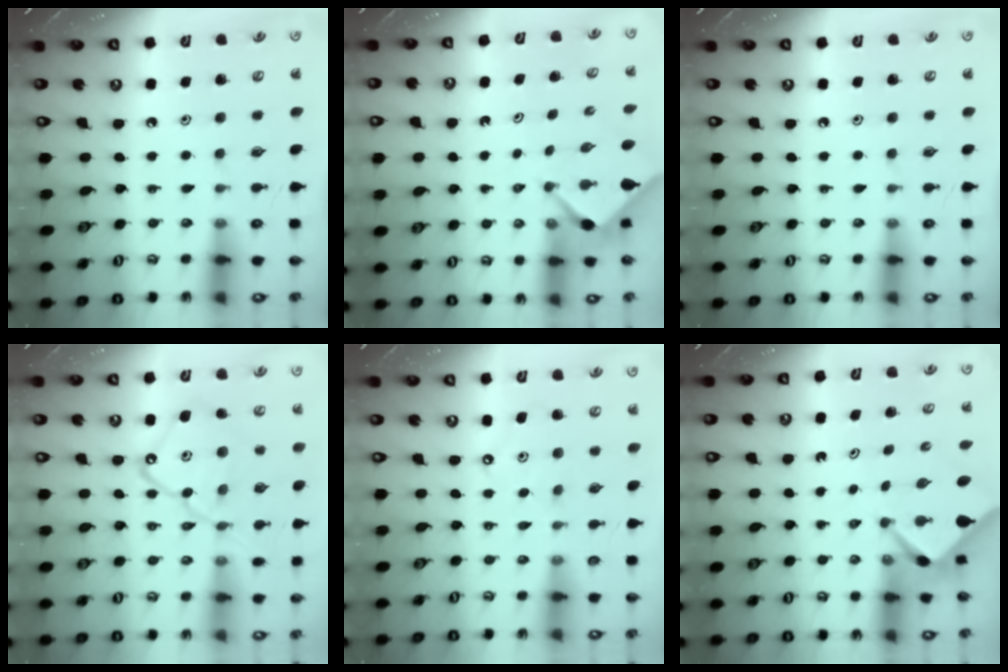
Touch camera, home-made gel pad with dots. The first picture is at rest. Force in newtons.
{"total": 2.3, "press": 2.3, "slide": 0.3}
{"total": 0.0}
{"total": 16.5, "press": 16.4, "slide": 1.6}
{"total": 5.2, "press": 5.2, "slide": 0.2}
{"total": 2.5, "press": 2.5, "slide": 0.3}